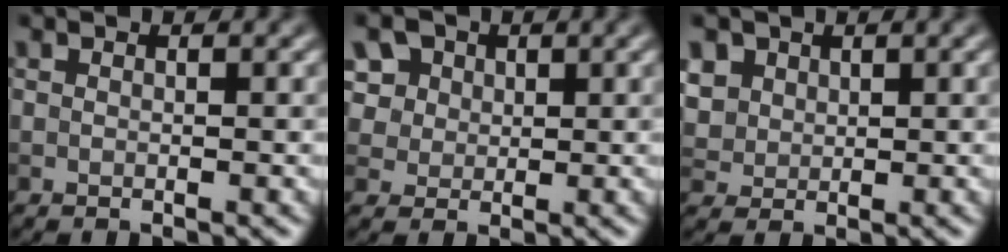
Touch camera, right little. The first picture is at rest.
{"total": 9.1, "force": [4.8, 6.6, 4.1], "torque": [-0.088, 0.023, 0.064]}
{"total": 4.3, "force": [2.0, 3.4, 1.7], "torque": [-0.068, 0.010, 0.049]}